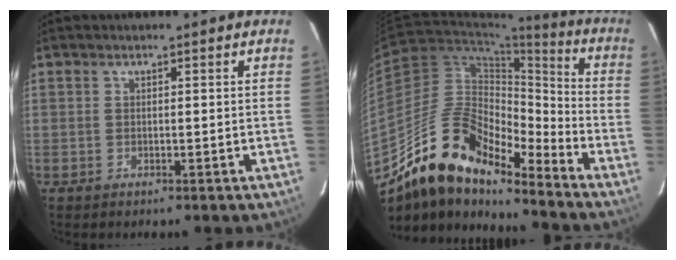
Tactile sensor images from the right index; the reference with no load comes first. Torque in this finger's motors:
{"motor_torque": [0.28, -1.30, -0.13, -0.21]}